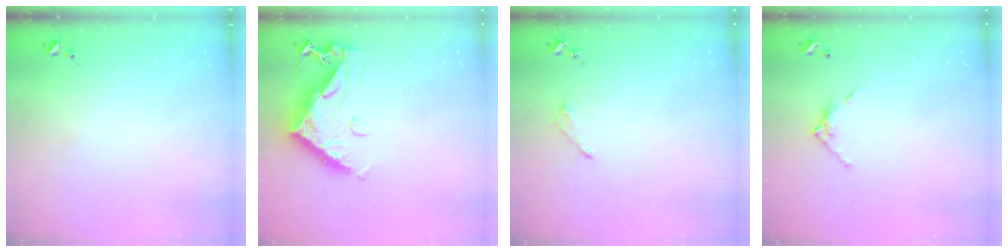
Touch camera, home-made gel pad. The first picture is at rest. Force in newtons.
{"total": 11.6, "press": 11.6, "slide": 1.1}
{"total": 3.1, "press": 3.0, "slide": 0.3}
{"total": 6.7, "press": 6.7, "slide": 0.4}